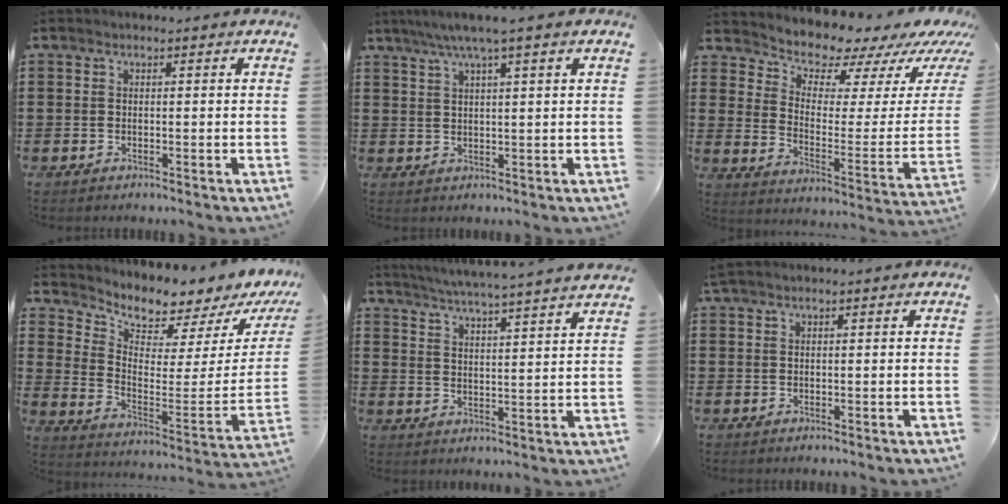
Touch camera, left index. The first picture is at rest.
{"total": 4.1, "force": [2.6, -0.2, 3.1], "torque": [-0.065, 0.002, 0.044]}
{"total": 7.0, "force": [6.6, 2.1, 0.4], "torque": [-0.029, -0.071, 0.111]}
{"total": 4.1, "force": [4.1, 0.3, 0.1], "torque": [-0.027, -0.062, 0.063]}
{"total": 4.6, "force": [4.3, -1.2, 1.2], "torque": [-0.040, -0.034, 0.070]}
{"total": 0.8, "force": [0.6, 0.0, 0.5], "torque": [-0.011, 0.000, 0.012]}